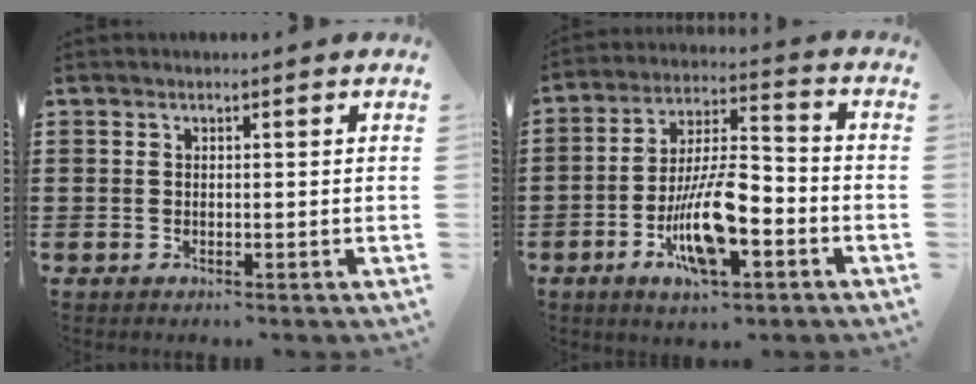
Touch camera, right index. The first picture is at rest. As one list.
[{"total": 12.3, "force": [-4.9, 4.2, 10.4], "torque": [-0.210, 0.003, -0.087]}]